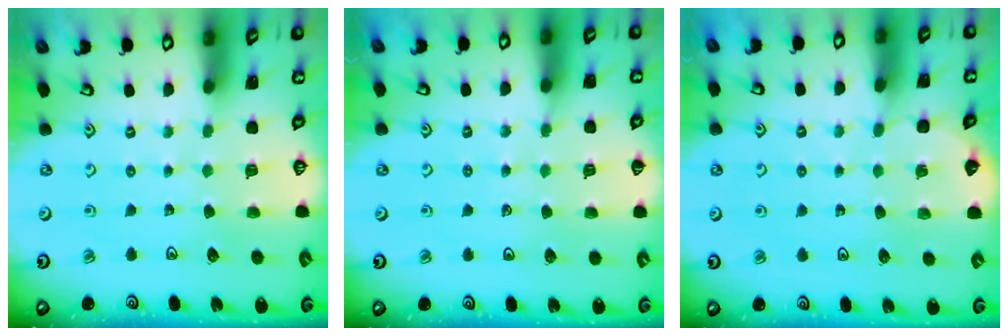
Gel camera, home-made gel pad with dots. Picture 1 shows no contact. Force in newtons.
{"total": 3.7, "press": 3.6, "slide": 0.7}
{"total": 2.3, "press": 2.3, "slide": 0.1}